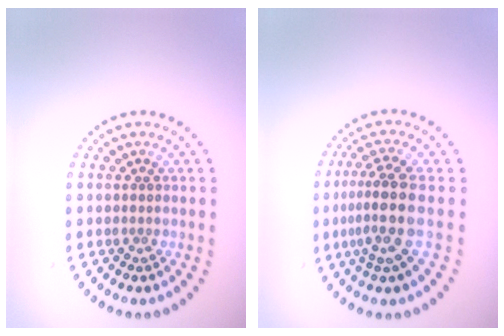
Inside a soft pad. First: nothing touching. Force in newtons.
{"total": 4.1, "press": 3.2, "slide": 2.5}